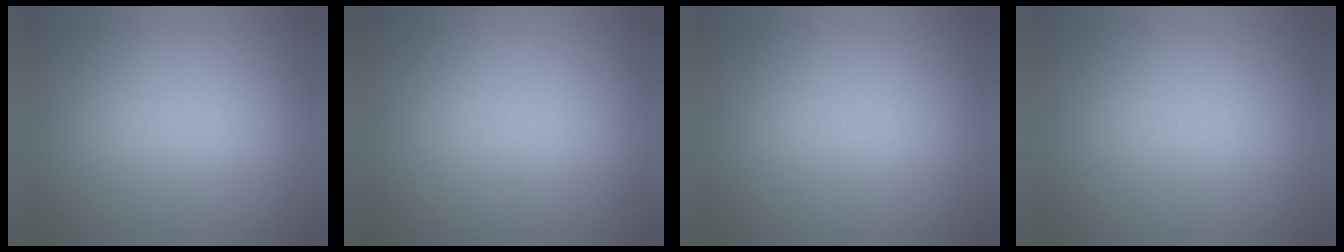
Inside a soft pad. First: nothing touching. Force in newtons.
{"total": 3.5}
{"total": 1.4}
{"total": 0.0}